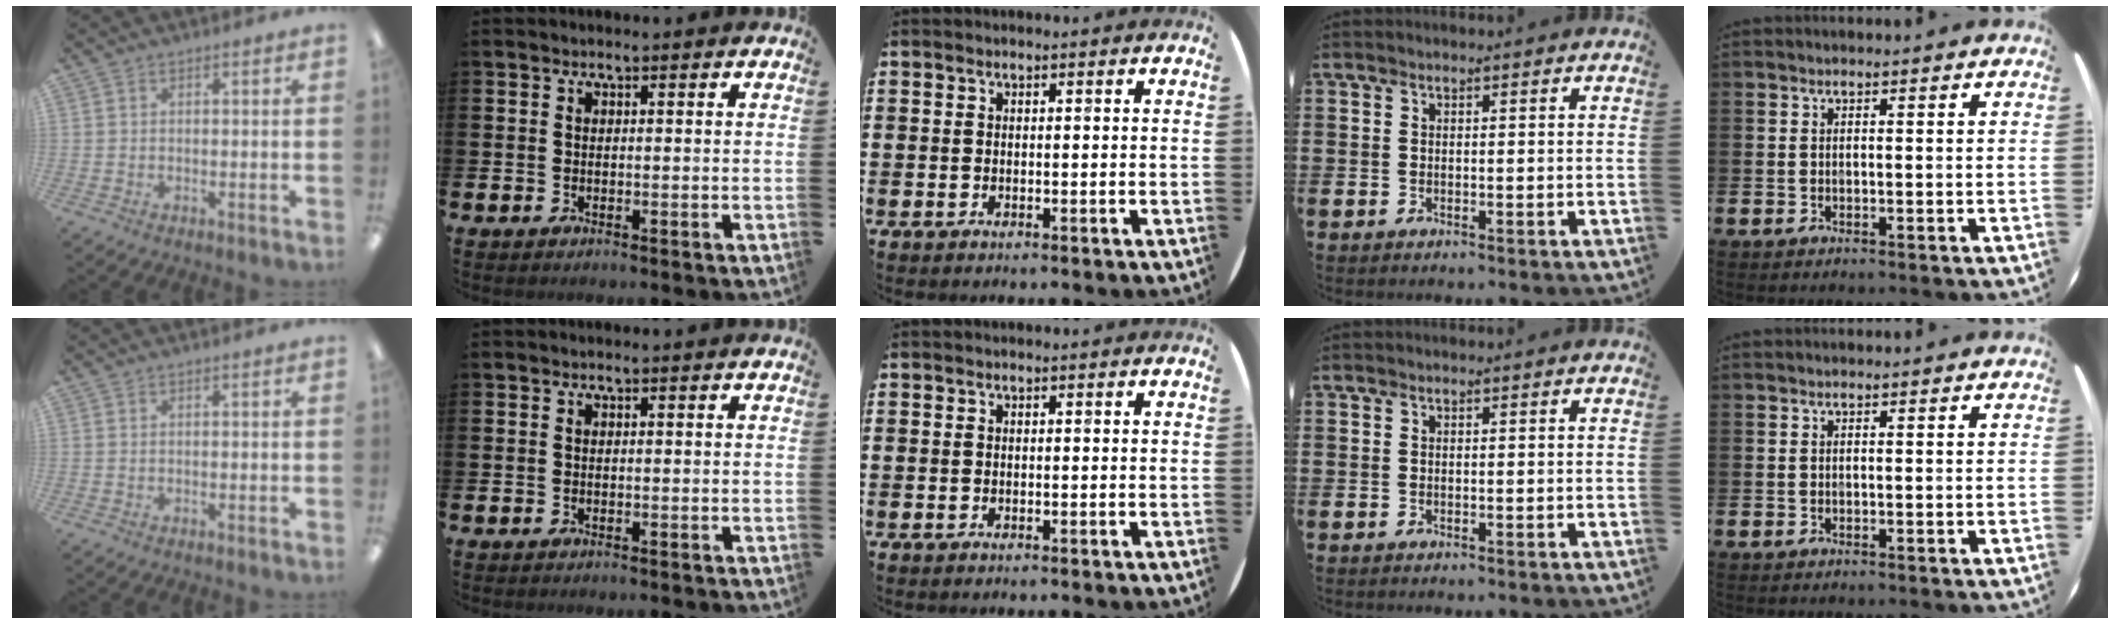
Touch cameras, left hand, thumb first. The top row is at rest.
{}